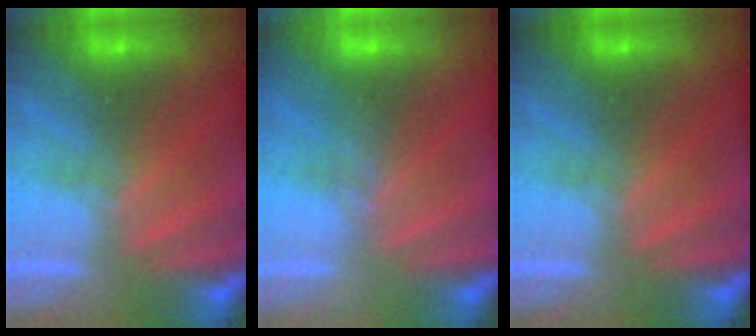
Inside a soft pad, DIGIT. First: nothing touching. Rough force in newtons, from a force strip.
{"total": 3.5}
{"total": 0.0}